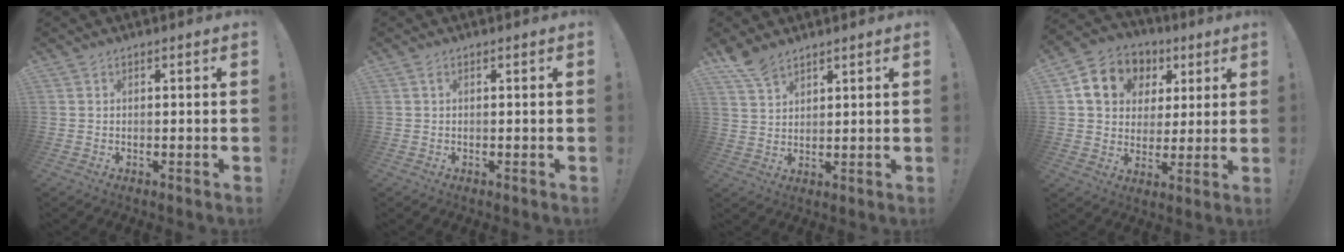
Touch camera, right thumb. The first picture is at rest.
{"total": 0.7, "force": [0.1, 0.1, 0.6], "torque": [-0.016, 0.002, 0.002]}
{"total": 5.7, "force": [4.8, 2.1, 2.3], "torque": [-0.042, -0.027, 0.091]}
{"total": 13.6, "force": [5.4, 11.1, 5.7], "torque": [-0.082, -0.015, 0.109]}